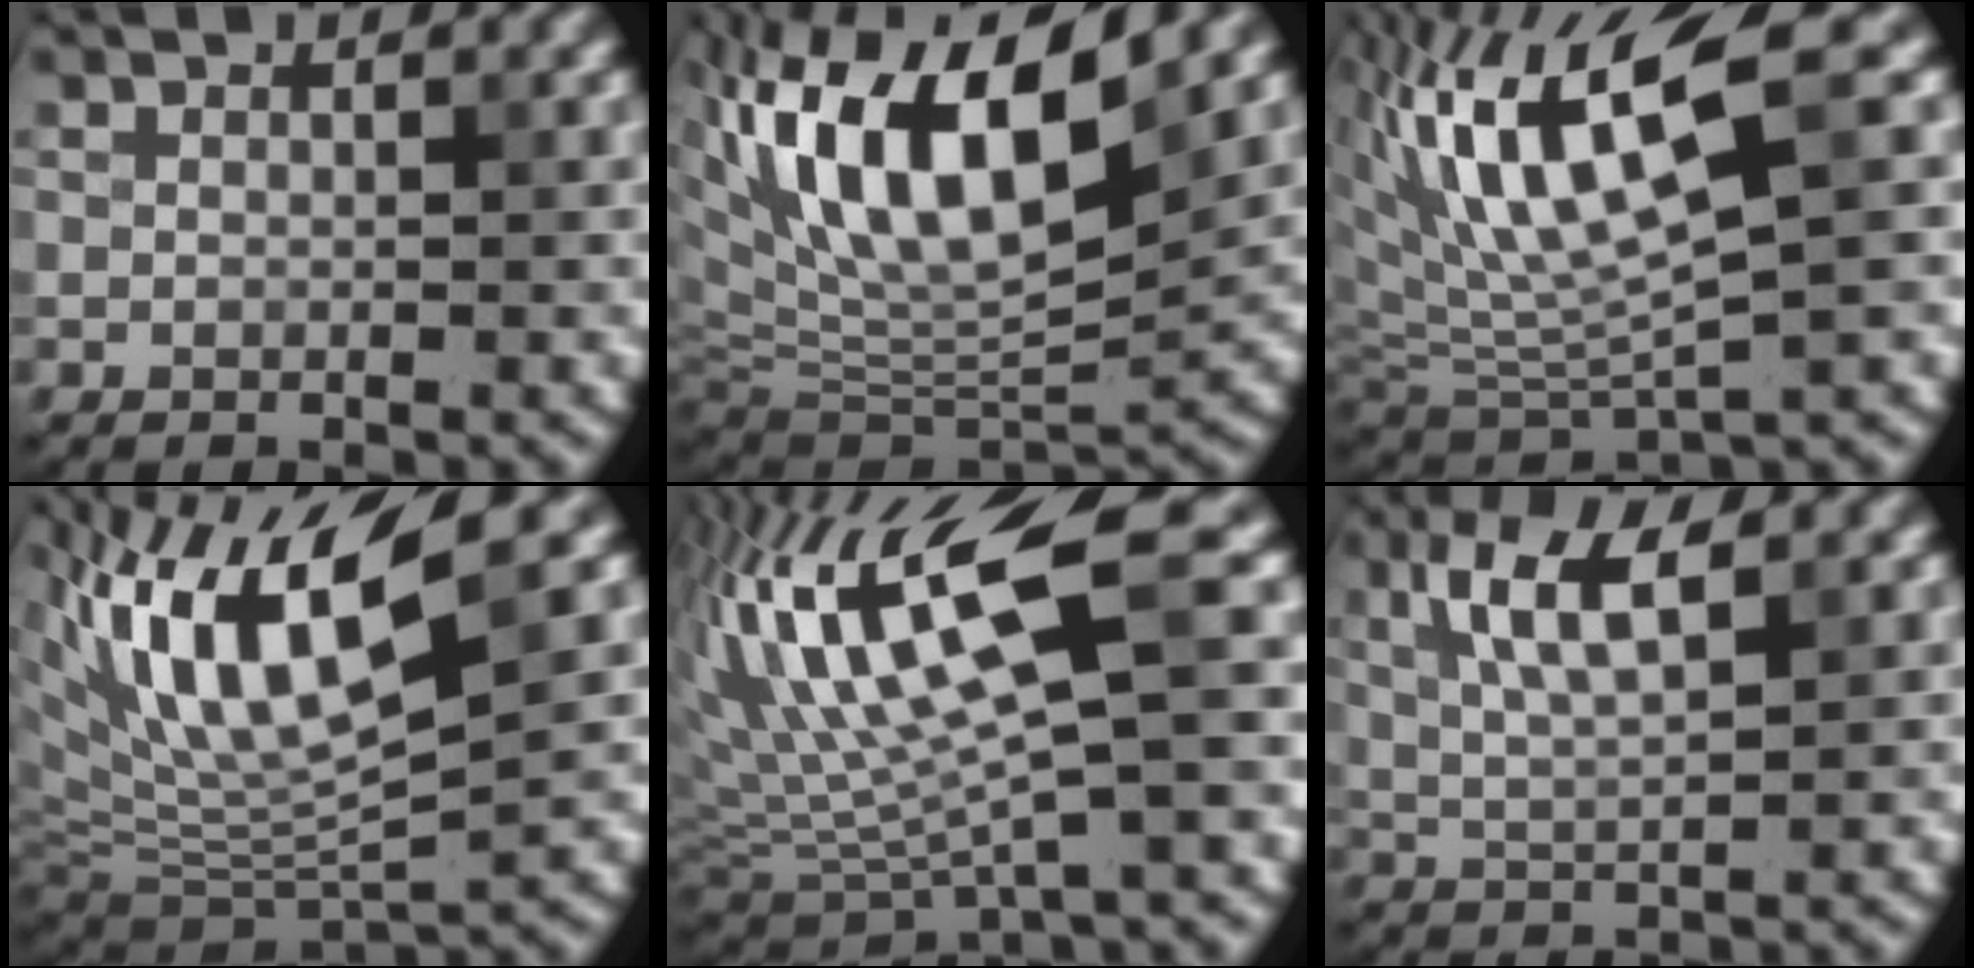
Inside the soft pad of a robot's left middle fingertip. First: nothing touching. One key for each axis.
{"total": 13.5, "fx": 5.0, "fy": 5.4, "fz": 11.4, "tx": -0.196, "ty": 0.013, "tz": 0.089}
{"total": 10.0, "fx": 4.0, "fy": 2.8, "fz": 8.8, "tx": -0.171, "ty": 0.009, "tz": 0.081}
{"total": 10.3, "fx": 4.8, "fy": 2.9, "fz": 8.7, "tx": -0.164, "ty": 0.002, "tz": 0.093}
{"total": 13.0, "fx": 4.2, "fy": 3.1, "fz": 11.9, "tx": -0.220, "ty": 0.013, "tz": 0.081}
{"total": 4.9, "fx": 1.9, "fy": 1.4, "fz": 4.3, "tx": -0.092, "ty": 0.004, "tz": 0.036}